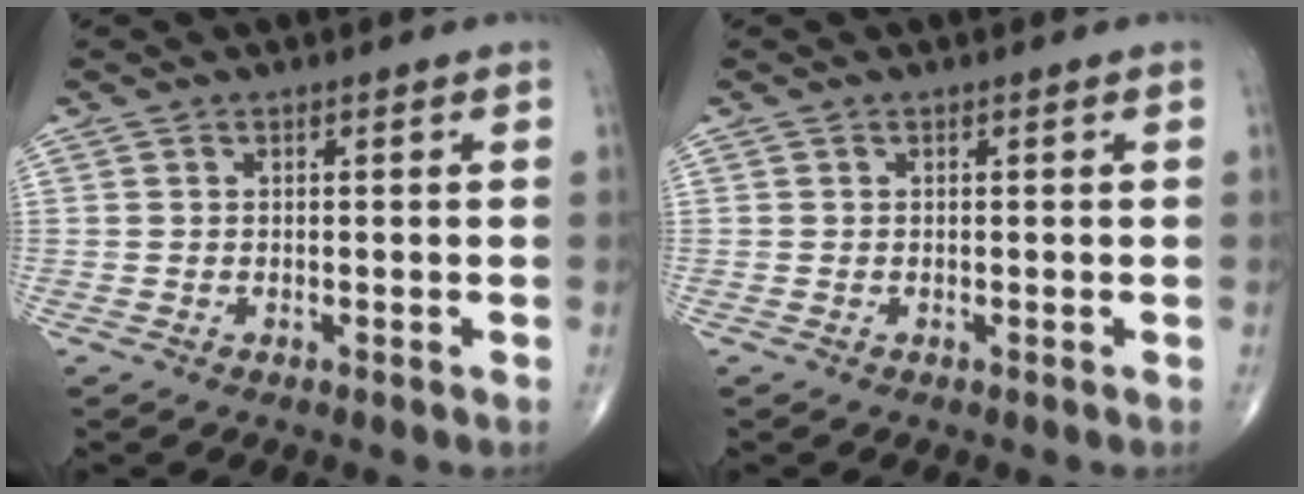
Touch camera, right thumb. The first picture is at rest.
{"total": 0.0}